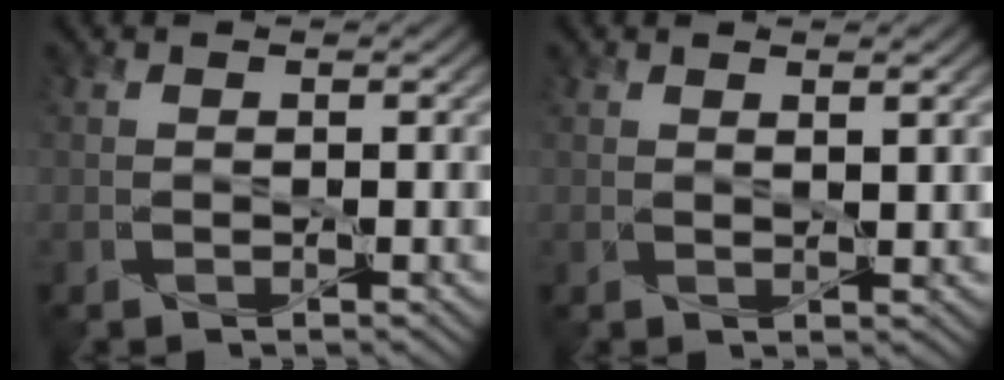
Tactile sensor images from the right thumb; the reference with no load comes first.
{"total": 1.4, "force": [1.2, -0.1, 0.6], "torque": [-0.013, -0.005, 0.030]}